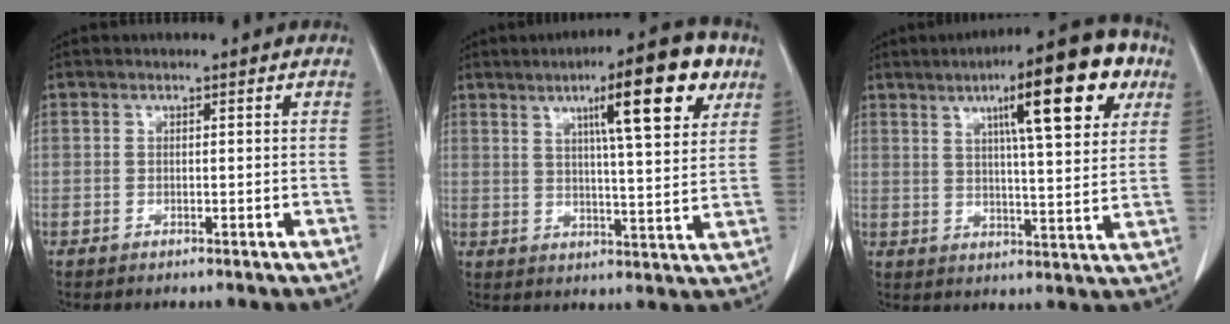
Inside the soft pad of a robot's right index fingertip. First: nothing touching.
{"total": 14.1, "force": [6.9, 1.4, 12.2], "torque": [-0.178, 0.010, 0.095]}
{"total": 16.5, "force": [7.7, 2.3, 14.5], "torque": [-0.201, 0.017, 0.104]}